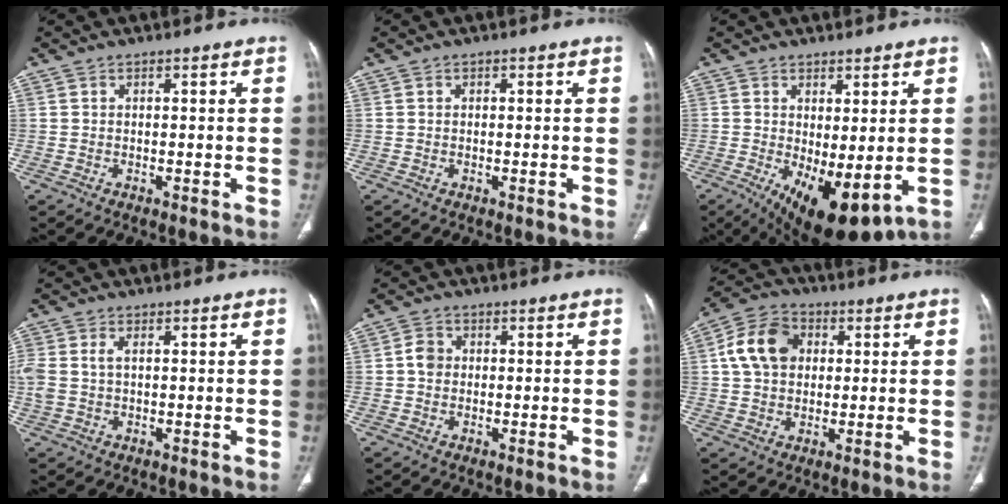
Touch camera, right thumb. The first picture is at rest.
{"total": 0.0}
{"total": 11.6, "force": [-1.9, 4.8, 10.4], "torque": [-0.154, -0.019, -0.008]}
{"total": 3.2, "force": [0.3, 2.2, 2.2], "torque": [-0.072, 0.011, 0.009]}
{"total": 2.8, "force": [0.0, 2.4, 1.4], "torque": [-0.016, 0.006, -0.006]}
{"total": 10.8, "force": [2.2, 8.2, 6.6], "torque": [-0.109, 0.014, 0.030]}